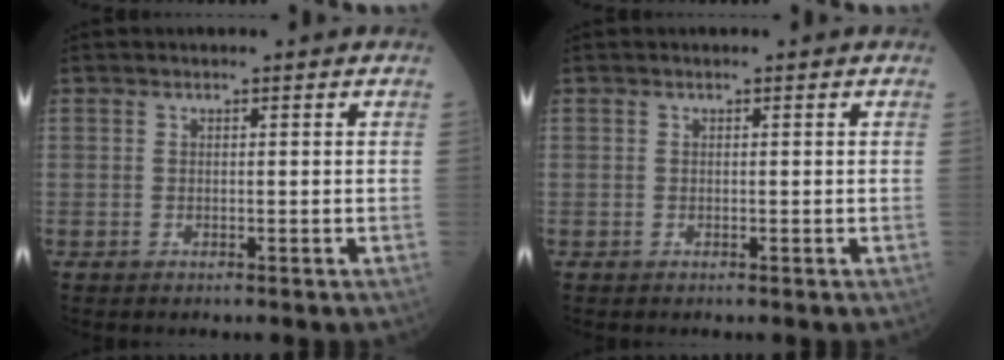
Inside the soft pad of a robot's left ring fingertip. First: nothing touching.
{"total": 0.0}